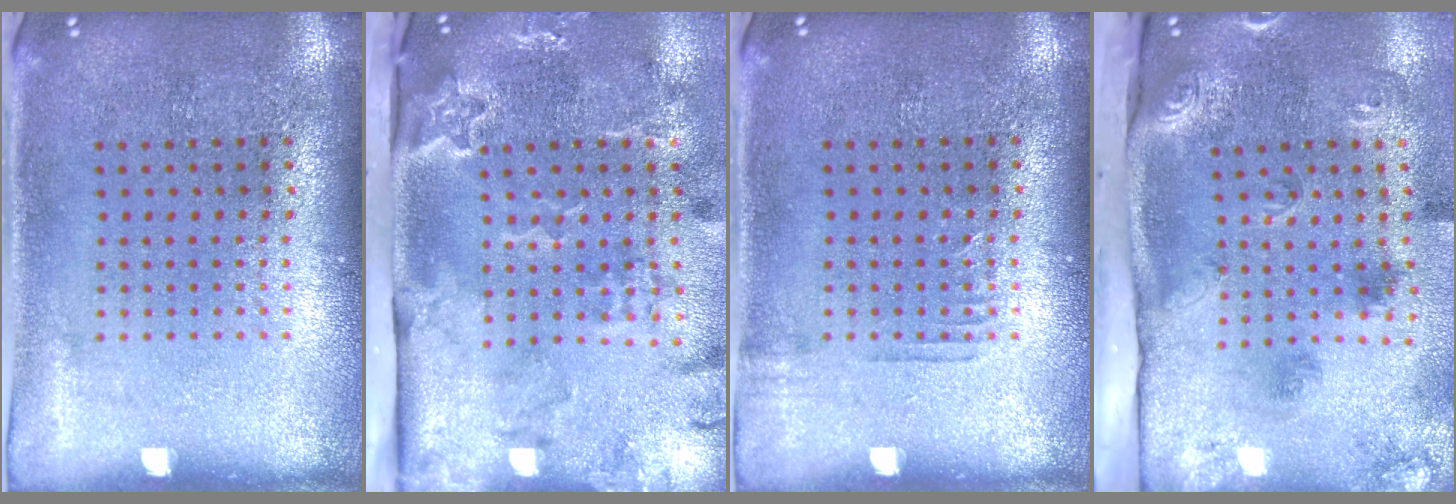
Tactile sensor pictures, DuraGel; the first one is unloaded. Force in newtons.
{"total": 3.4, "press": 2.4, "slide": 2.5}
{"total": 0.7, "press": 0.6, "slide": 0.2}
{"total": 3.4, "press": 2.1, "slide": 2.6}